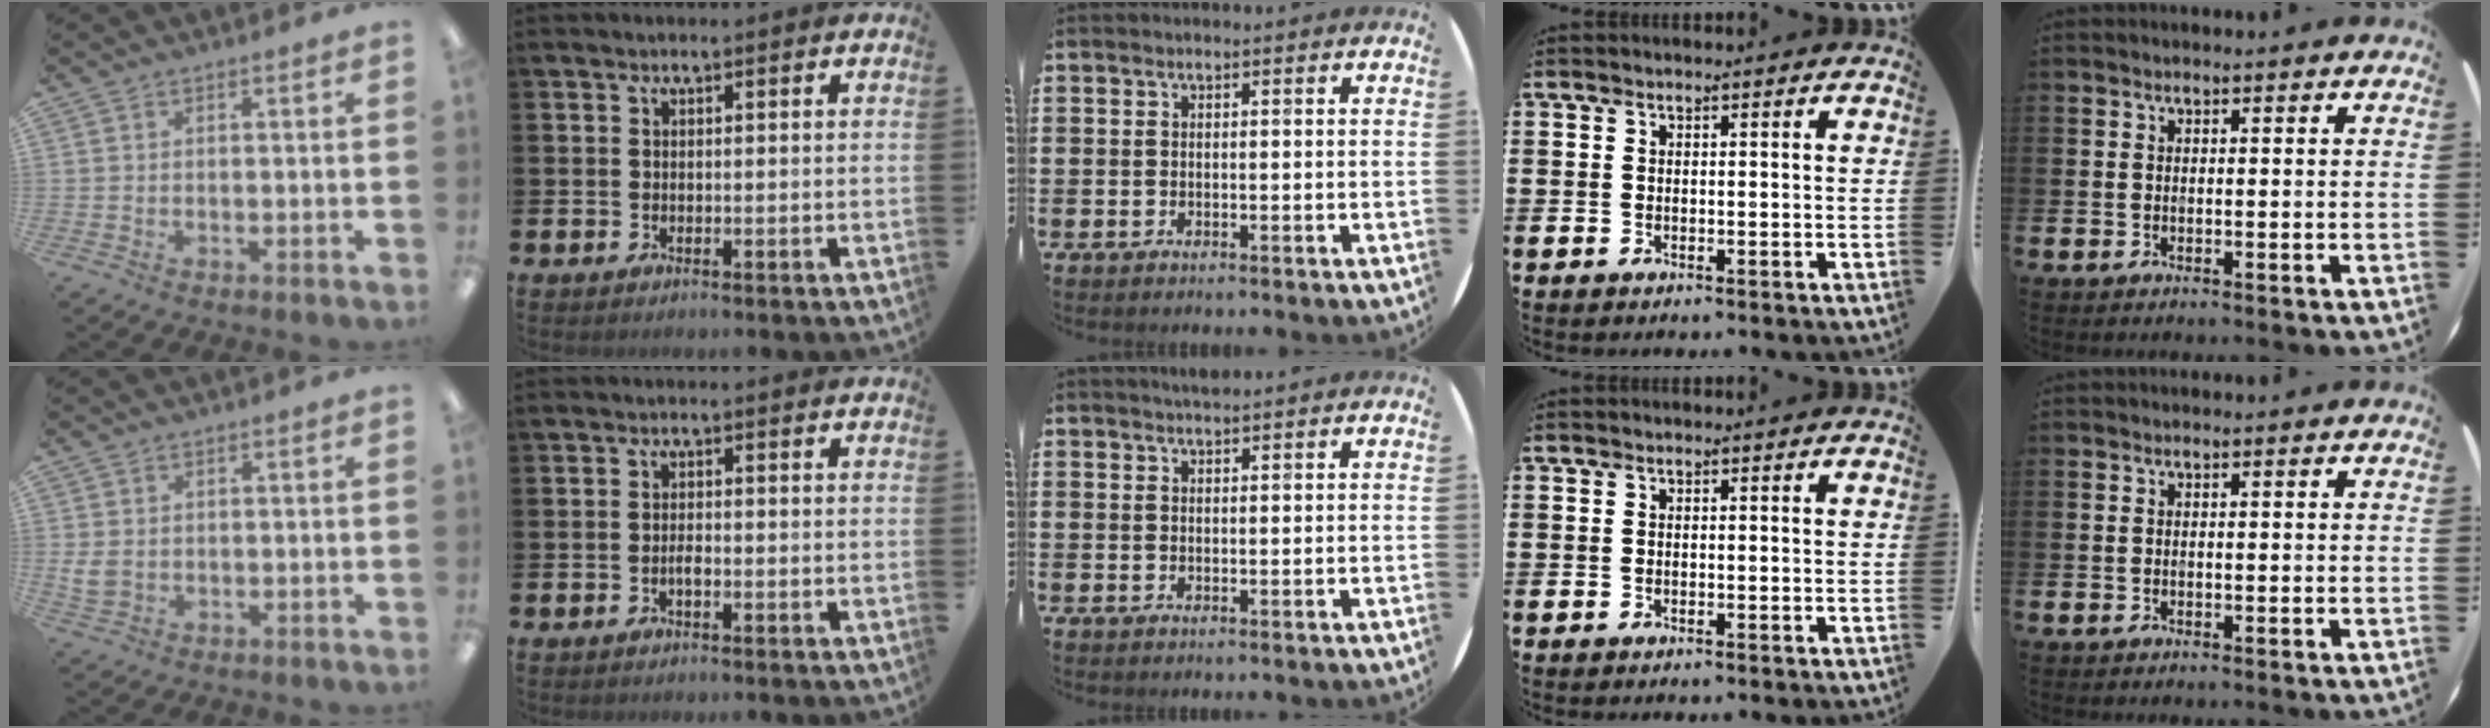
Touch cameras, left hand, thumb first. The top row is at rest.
{"thumb": {"total": 3.5, "force": [0.6, 2.9, 1.9], "torque": [-0.035, 0.000, 0.011]}, "index": {"total": 1.2, "force": [-0.6, 0.3, 0.9], "torque": [-0.013, -0.003, -0.012]}, "middle": {"total": 1.4, "force": [1.3, -0.1, 0.3], "torque": [-0.006, 0.001, 0.025]}}